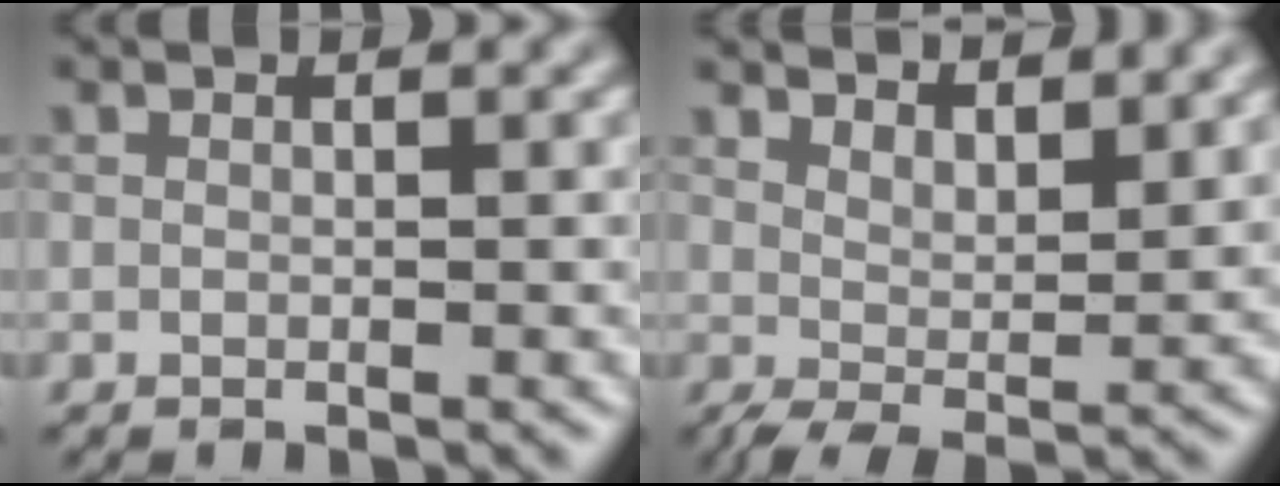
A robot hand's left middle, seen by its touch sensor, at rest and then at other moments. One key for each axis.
{"total": 5.0, "fx": 3.9, "fy": 1.5, "fz": 2.7, "tx": -0.047, "ty": 0.001, "tz": 0.063}